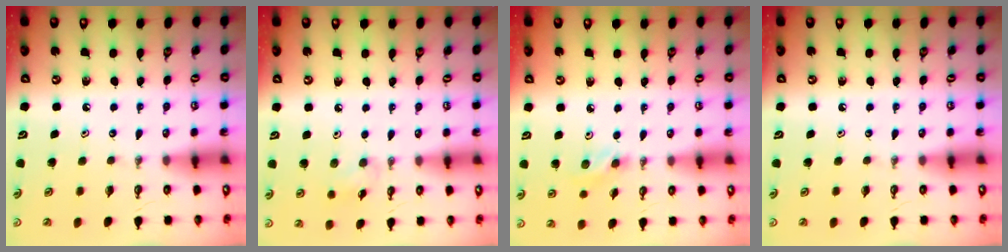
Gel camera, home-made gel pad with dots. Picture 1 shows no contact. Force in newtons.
{"total": 5.8, "press": 5.6, "slide": 1.4}
{"total": 6.4, "press": 6.3, "slide": 0.8}
{"total": 0.0}